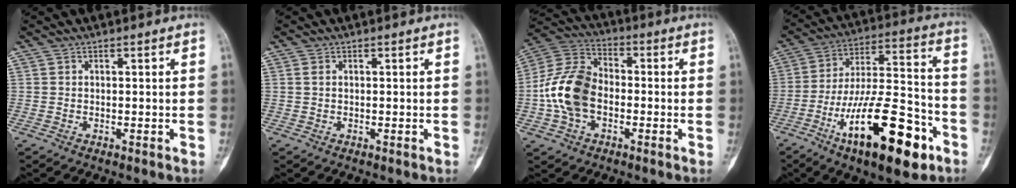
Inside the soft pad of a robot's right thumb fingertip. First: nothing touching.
{"total": 1.0, "force": [0.3, 0.6, 0.7], "torque": [-0.019, 0.003, 0.008]}
{"total": 13.8, "force": [-2.2, 9.3, 9.9], "torque": [-0.193, 0.035, -0.051]}
{"total": 23.9, "force": [-11.1, 8.5, 19.4], "torque": [-0.321, 0.061, -0.177]}